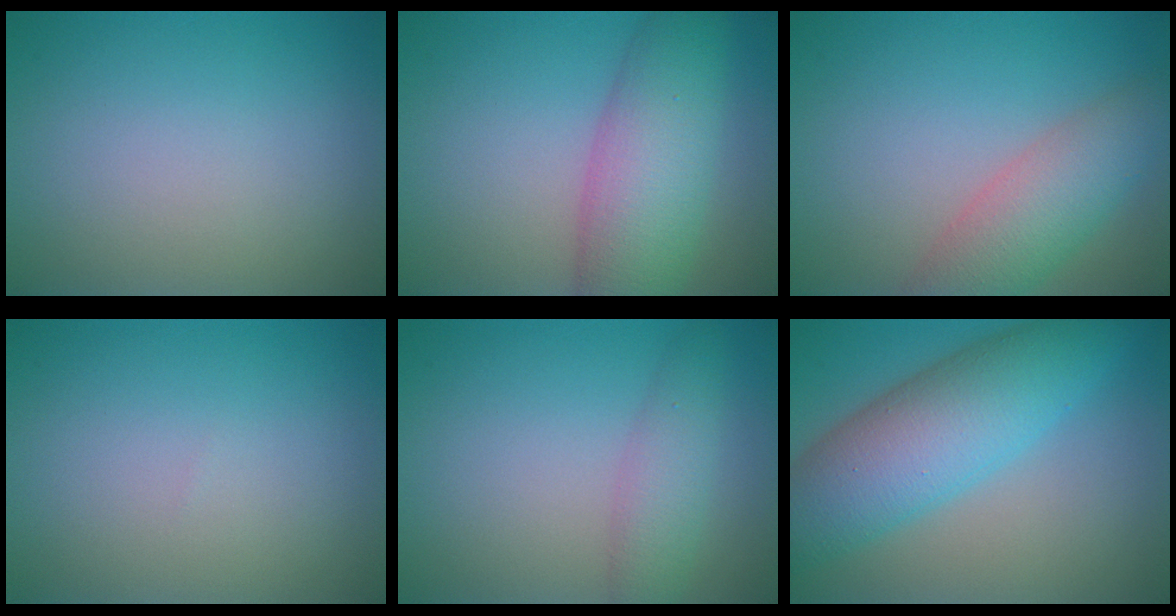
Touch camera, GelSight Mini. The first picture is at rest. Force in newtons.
{"total": 7.7, "press": 7.7, "slide": 0.1}
{"total": 5.2, "press": 5.2, "slide": 0.1}
{"total": 0.0}
{"total": 2.9, "press": 2.9, "slide": 0.1}
{"total": 9.0, "press": 9.0, "slide": 0.1}